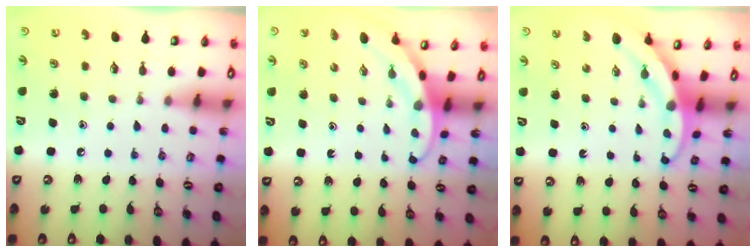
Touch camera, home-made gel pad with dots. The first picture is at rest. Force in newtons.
{"total": 2.7, "press": 2.7, "slide": 0.0}
{"total": 3.3, "press": 3.3, "slide": 0.3}